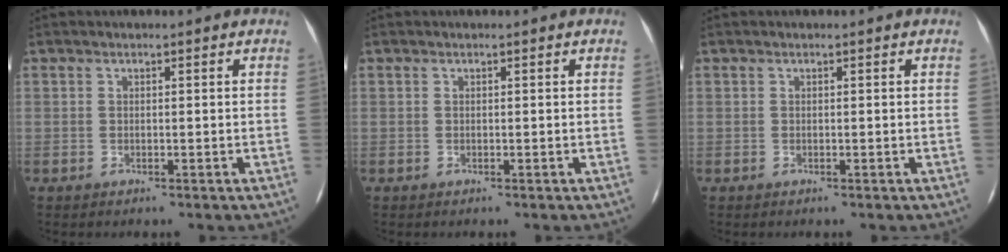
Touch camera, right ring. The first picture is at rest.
{"total": 0.0}
{"total": 0.0}